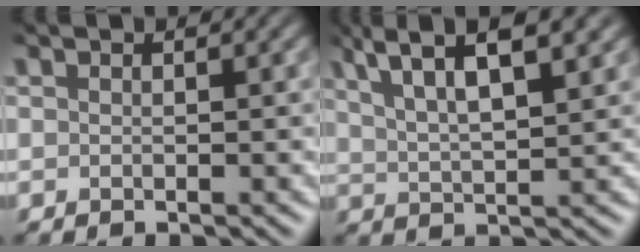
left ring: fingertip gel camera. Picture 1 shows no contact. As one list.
[{"total": 6.9, "force": [4.5, 1.7, 5.0], "torque": [-0.087, 0.021, 0.075]}]